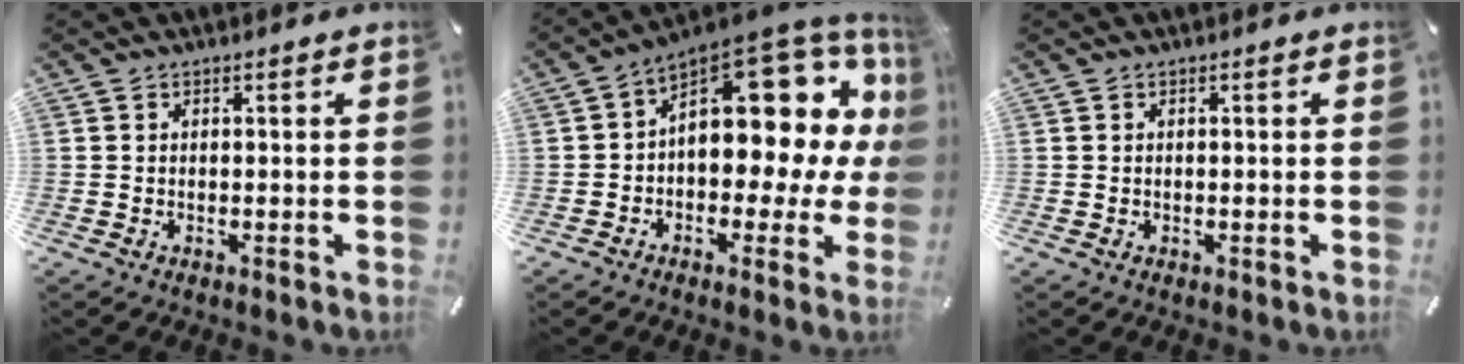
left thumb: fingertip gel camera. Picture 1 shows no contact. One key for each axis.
{"total": 16.8, "fx": 6.7, "fy": 9.5, "fz": 12.2, "tx": -0.139, "ty": -0.071, "tz": 0.107}
{"total": 0.0}